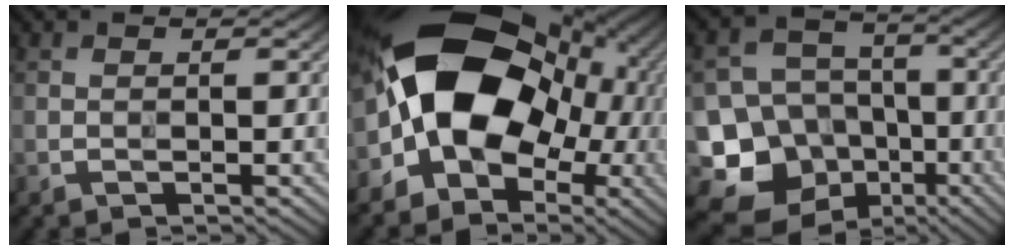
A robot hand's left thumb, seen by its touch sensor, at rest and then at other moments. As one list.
[{"total": 17.8, "force": [-0.7, 13.2, 11.8], "torque": [-0.204, -0.008, -0.009]}, {"total": 18.9, "force": [-9.5, 15.3, 5.8], "torque": [-0.181, -0.050, -0.146]}]